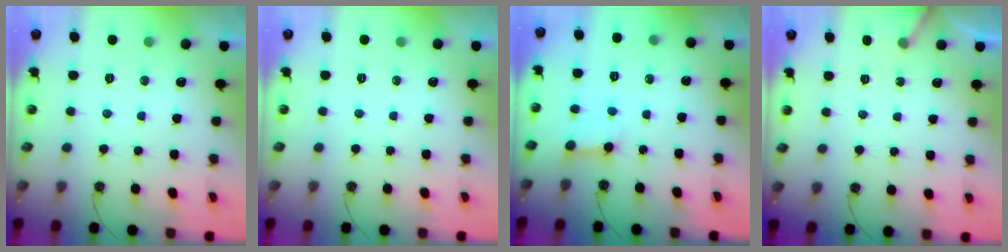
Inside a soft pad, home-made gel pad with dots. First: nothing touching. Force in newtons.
{"total": 0.0}
{"total": 3.9, "press": 3.9, "slide": 0.3}
{"total": 4.1, "press": 4.1, "slide": 0.4}